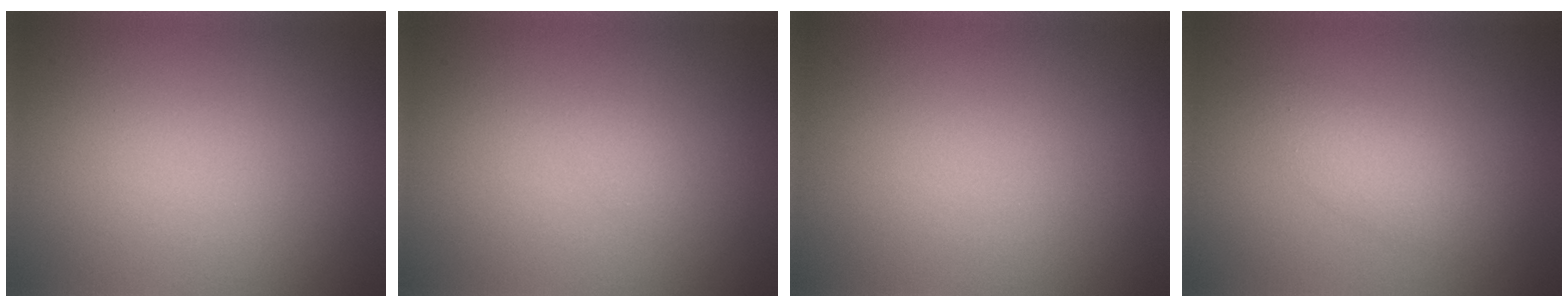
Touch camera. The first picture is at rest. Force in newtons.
{"total": 0.7, "press": 0.7, "slide": 0.1}
{"total": 0.0}
{"total": 2.7, "press": 2.7, "slide": 0.2}